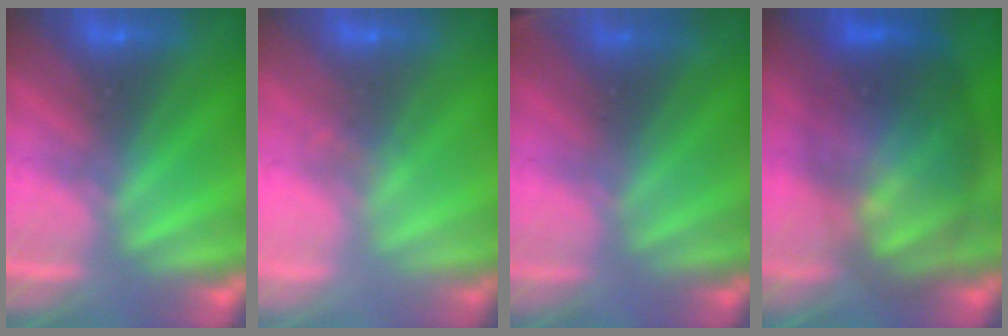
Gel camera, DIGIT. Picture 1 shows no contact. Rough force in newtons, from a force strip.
{"total": 2.2}
{"total": 2.8}
{"total": 7.7}